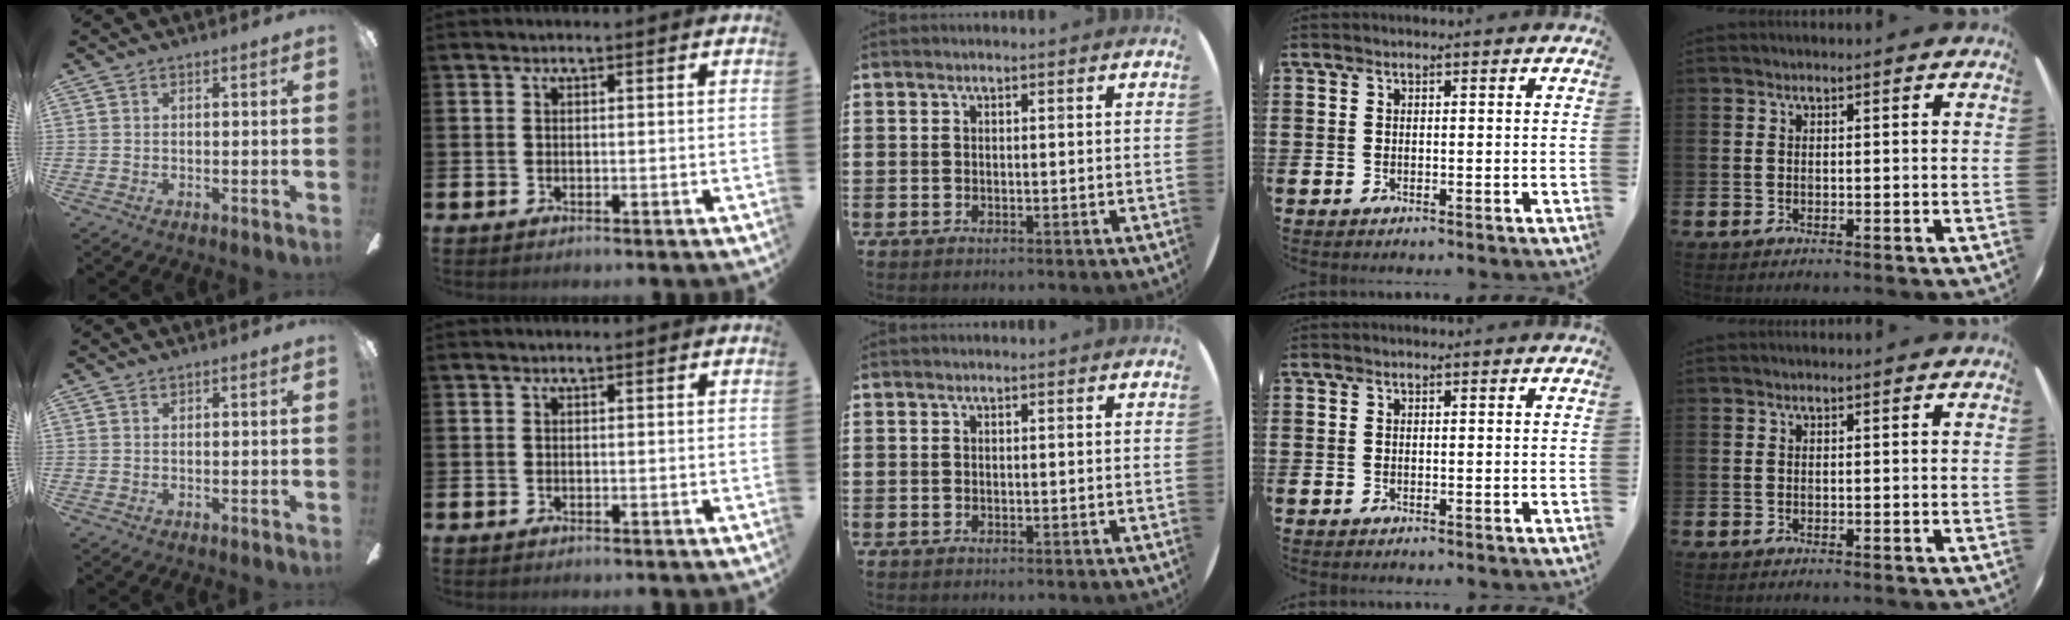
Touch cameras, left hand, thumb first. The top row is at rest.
{}